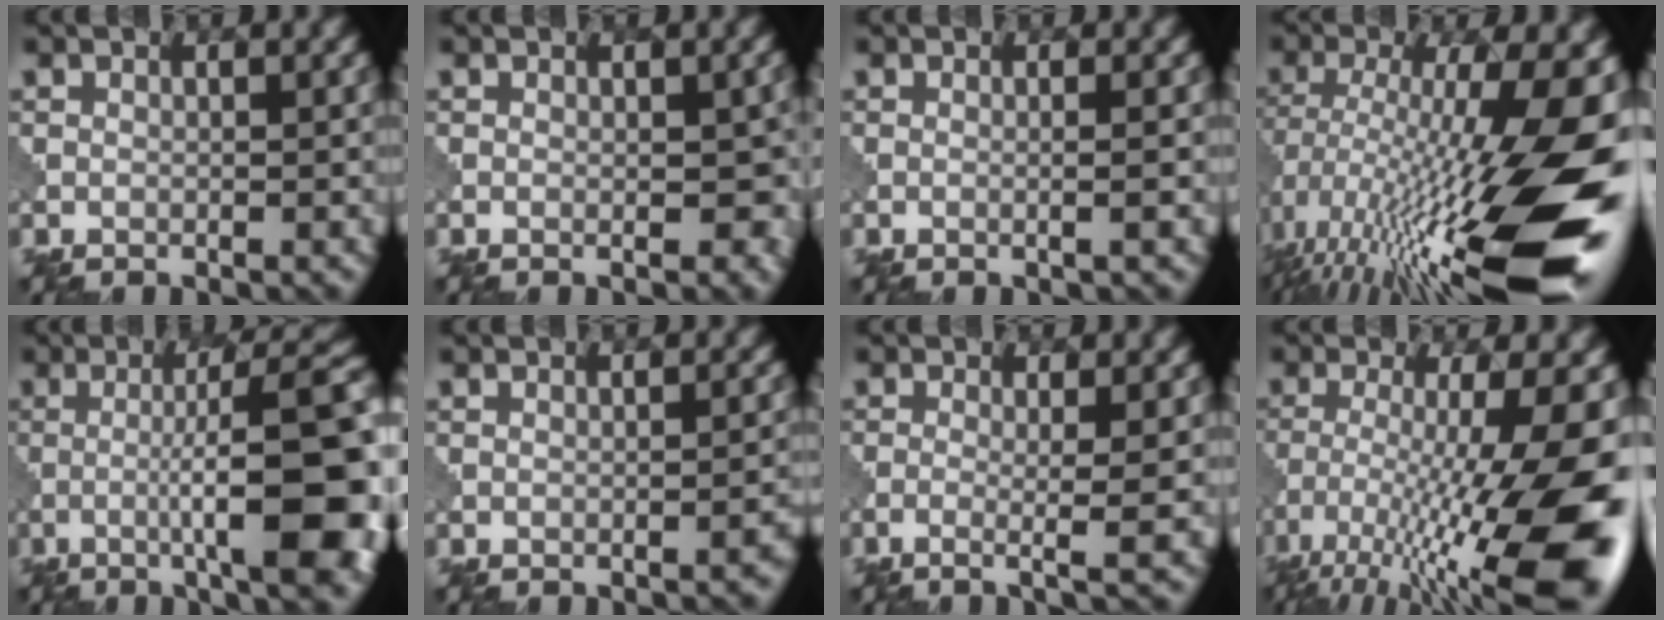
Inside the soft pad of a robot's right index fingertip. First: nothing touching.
{"total": 2.6, "force": [-0.4, 1.3, 2.2], "torque": [-0.020, -0.002, -0.003]}
{"total": 1.8, "force": [0.1, 0.8, 1.6], "torque": [-0.010, 0.000, -0.013]}
{"total": 18.6, "force": [-4.8, 5.6, 17.1], "torque": [-0.286, -0.002, -0.076]}
{"total": 14.5, "force": [-2.7, 3.3, 13.8], "torque": [-0.170, 0.020, -0.034]}
{"total": 1.3, "force": [-0.6, 0.4, 1.0], "torque": [-0.008, 0.004, -0.011]}
{"total": 3.7, "force": [-0.4, 0.9, 3.5], "torque": [-0.049, -0.002, -0.014]}
{"total": 16.2, "force": [-7.4, 4.1, 13.8], "torque": [-0.219, -0.011, -0.111]}